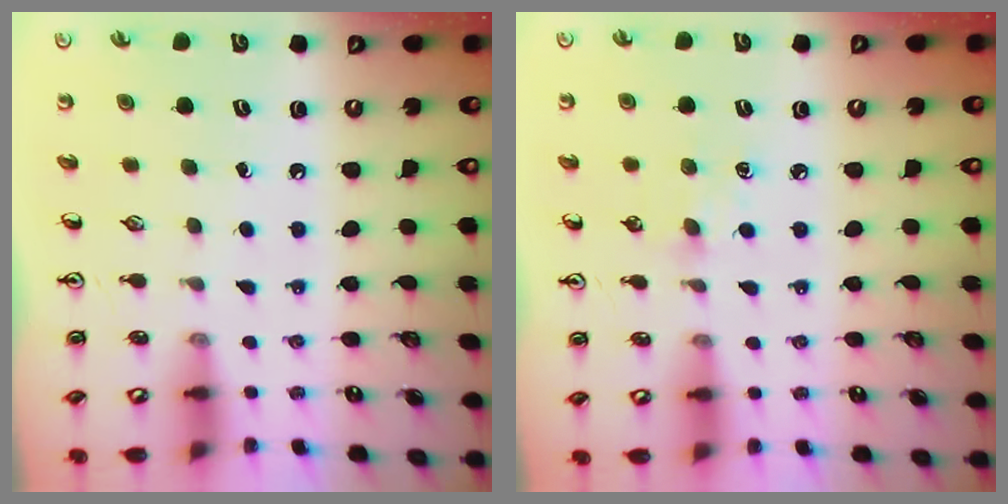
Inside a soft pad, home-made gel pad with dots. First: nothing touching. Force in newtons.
{"total": 6.3, "press": 6.2, "slide": 0.7}